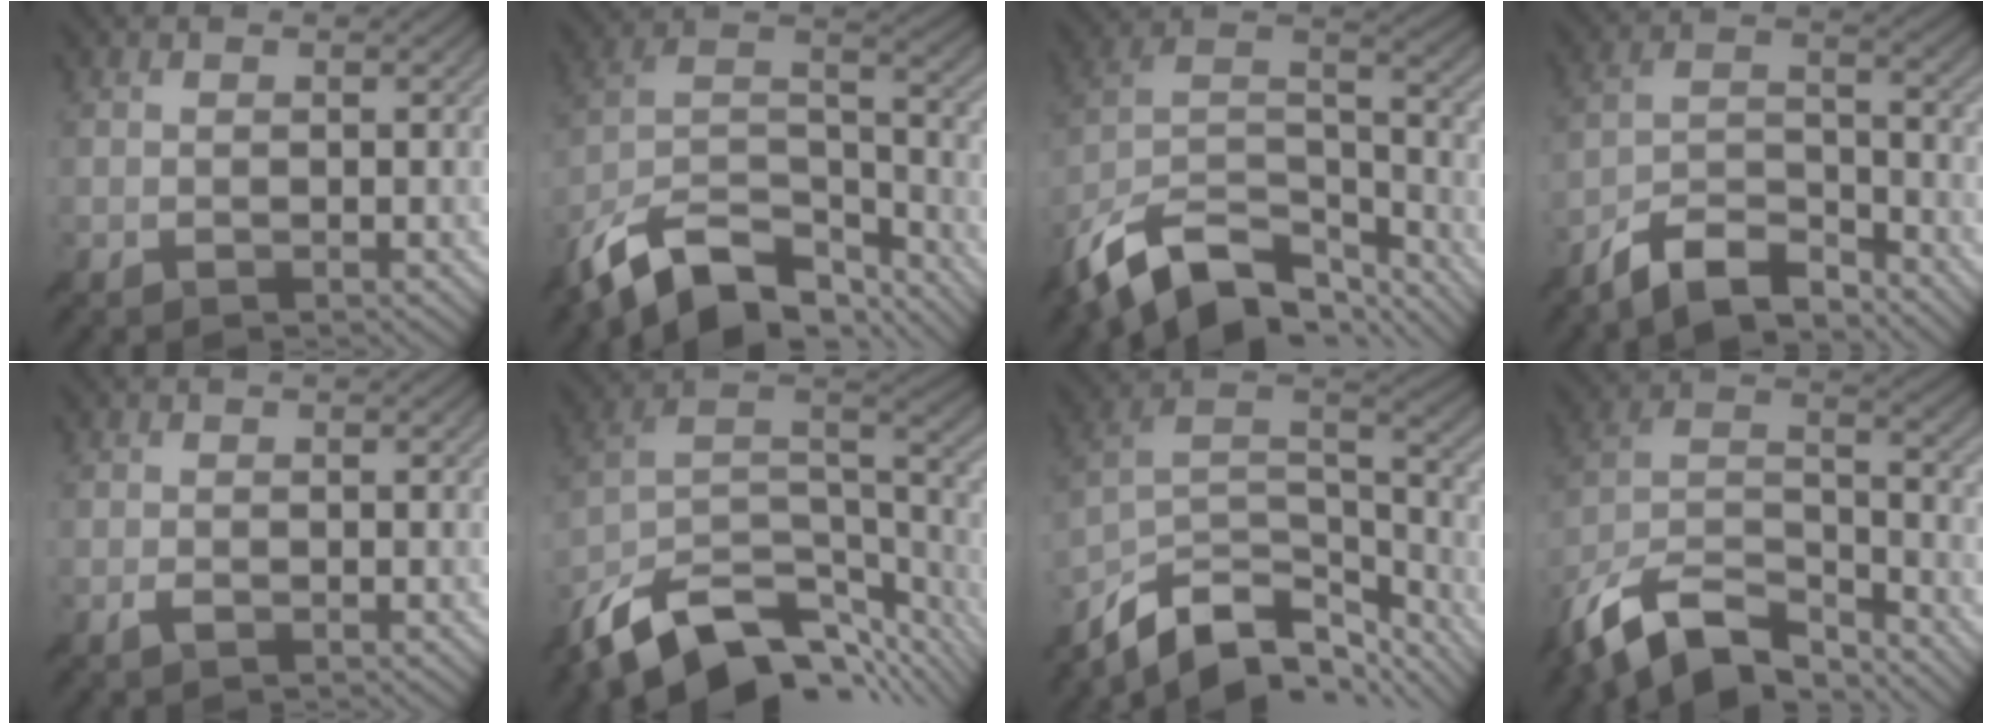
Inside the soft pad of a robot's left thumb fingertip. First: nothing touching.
{"total": 14.7, "force": [-10.5, 6.5, 8.0], "torque": [-0.192, -0.001, -0.188]}
{"total": 15.5, "force": [-10.5, 7.4, 8.6], "torque": [-0.221, -0.010, -0.180]}
{"total": 8.3, "force": [-6.9, 2.2, 4.1], "torque": [-0.078, 0.007, -0.142]}
{"total": 0.6, "force": [-0.2, 0.2, 0.5], "torque": [-0.014, 0.002, -0.003]}
{"total": 14.6, "force": [-9.8, 6.3, 8.7], "torque": [-0.209, -0.011, -0.161]}
{"total": 13.5, "force": [-9.3, 6.7, 7.2], "torque": [-0.178, -0.008, -0.154]}
{"total": 14.1, "force": [-10.4, 5.7, 7.6], "torque": [-0.178, -0.002, -0.197]}